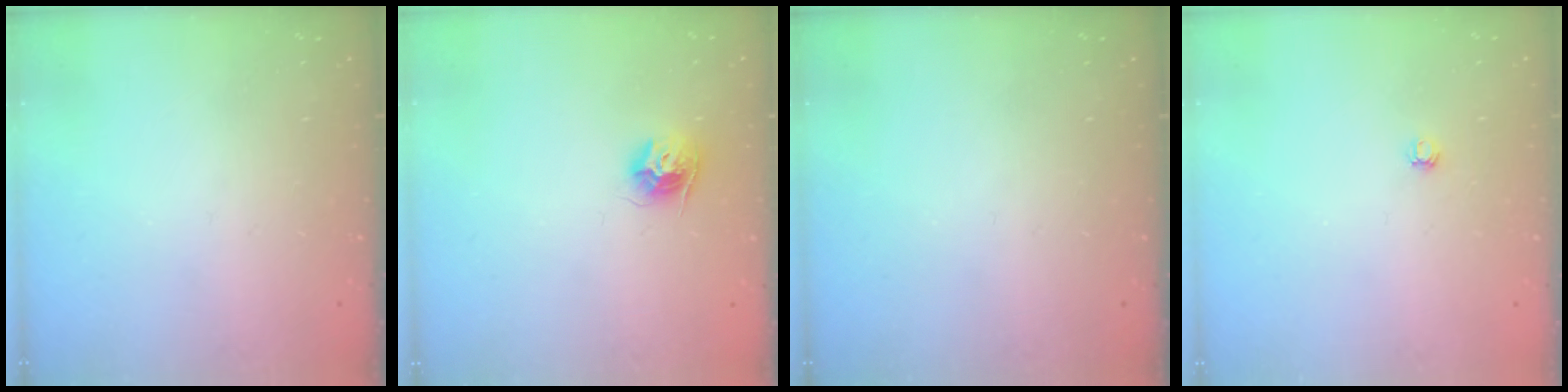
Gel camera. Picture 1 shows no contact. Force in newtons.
{"total": 9.3, "press": 9.3, "slide": 0.3}
{"total": 0.0}
{"total": 3.0, "press": 3.0, "slide": 0.4}